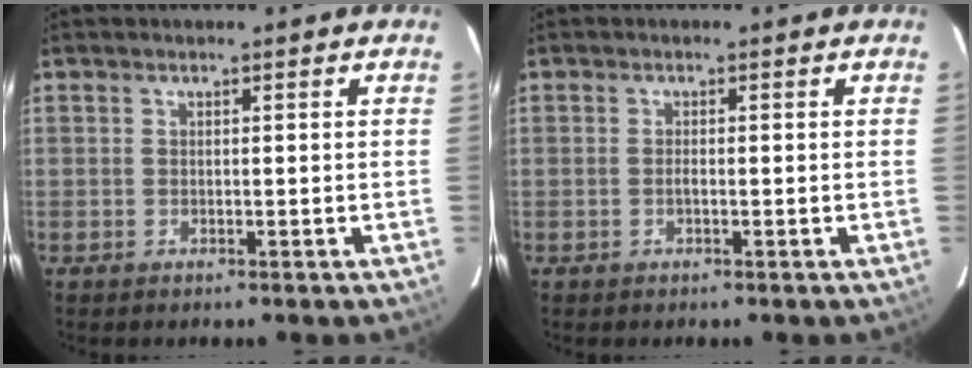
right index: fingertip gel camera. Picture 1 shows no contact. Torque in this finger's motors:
{"motor_torque": [0.14, -0.01, 0.15, 0.02]}